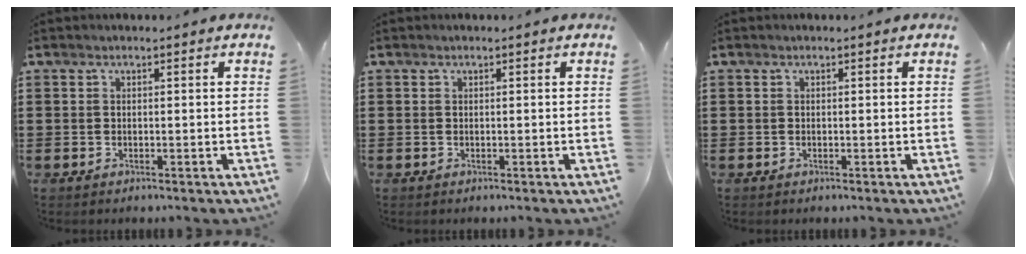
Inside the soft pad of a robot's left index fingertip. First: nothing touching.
{"total": 0.0}
{"total": 0.0}